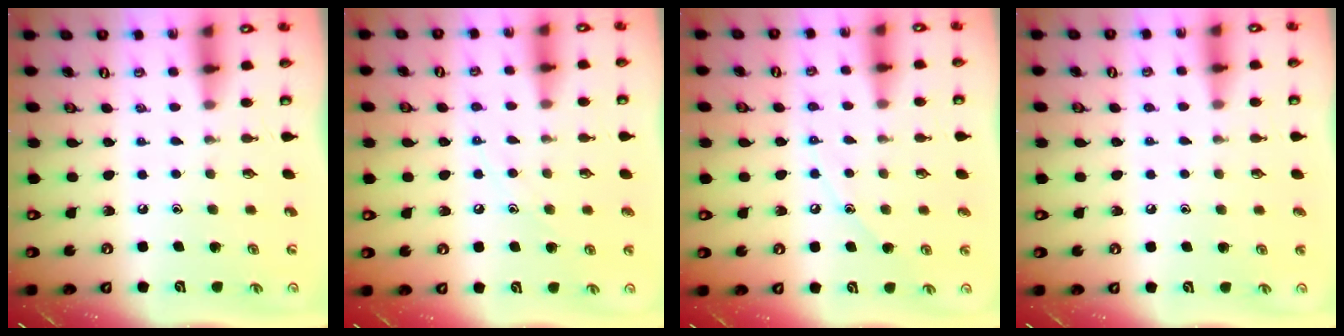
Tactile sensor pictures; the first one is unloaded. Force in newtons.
{"total": 7.0, "press": 7.0, "slide": 0.6}
{"total": 6.7, "press": 6.7, "slide": 0.5}
{"total": 3.2, "press": 3.2, "slide": 0.4}